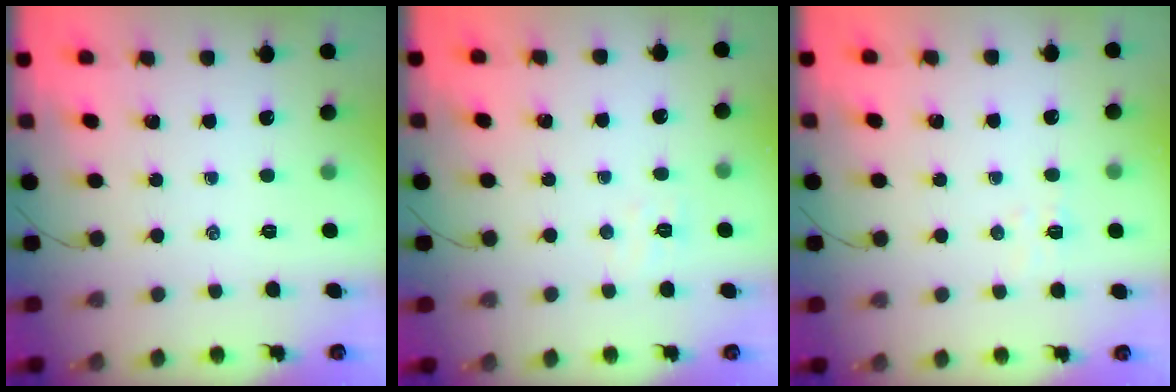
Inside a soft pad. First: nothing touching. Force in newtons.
{"total": 3.3, "press": 3.2, "slide": 0.9}
{"total": 4.3, "press": 4.1, "slide": 1.1}